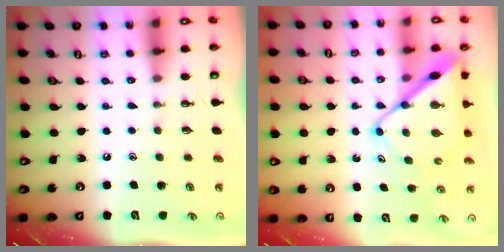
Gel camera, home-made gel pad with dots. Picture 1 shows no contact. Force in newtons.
{"total": 12.5, "press": 12.5, "slide": 1.1}